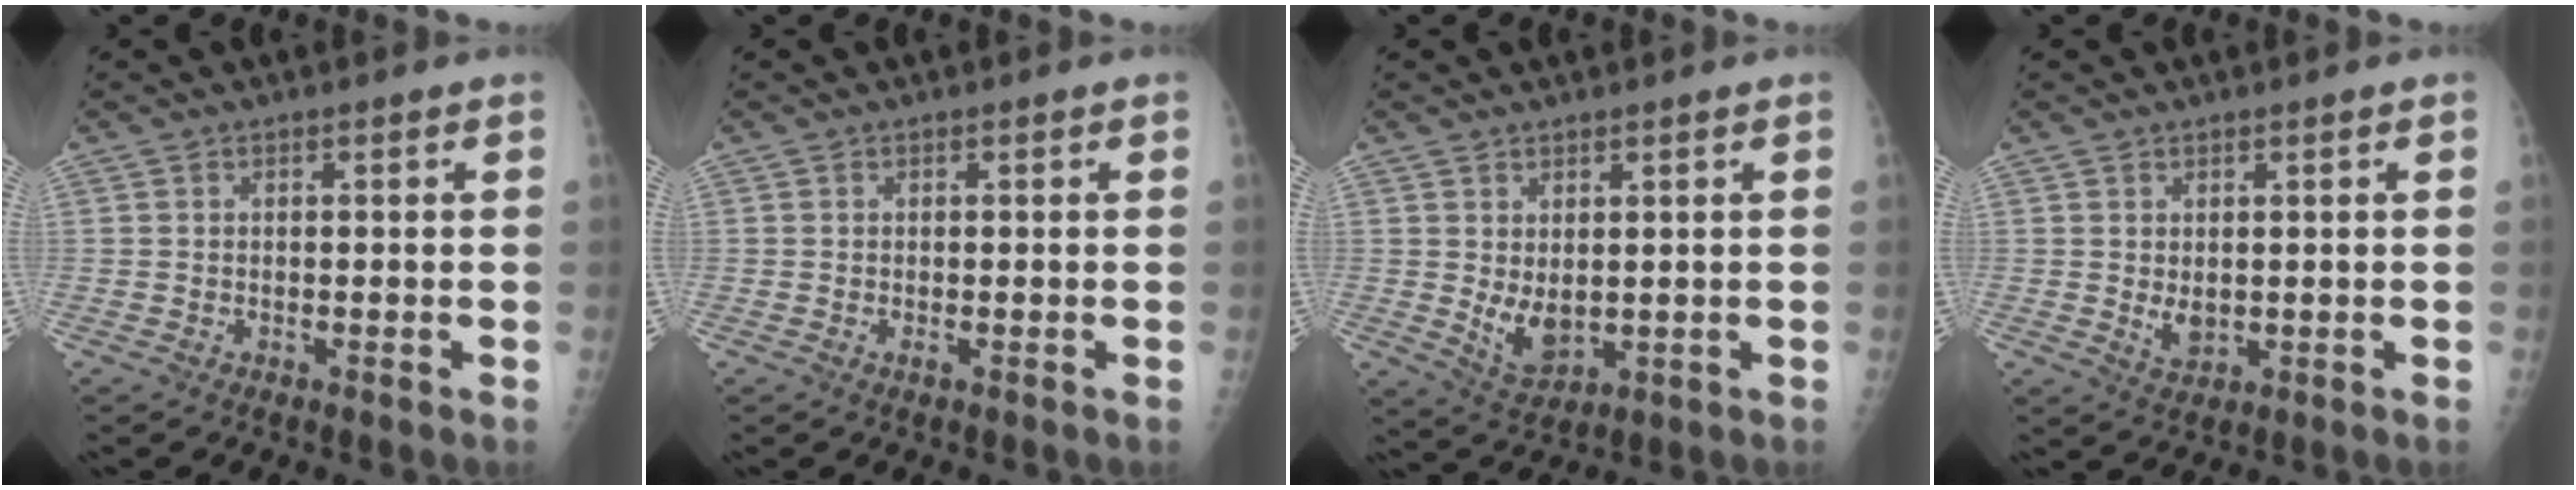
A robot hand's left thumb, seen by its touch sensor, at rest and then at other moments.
{"total": 0.7, "force": [0.0, 0.0, 0.7], "torque": [-0.015, 0.004, 0.003]}
{"total": 5.6, "force": [0.6, 3.0, 4.7], "torque": [-0.073, -0.014, 0.028]}
{"total": 3.1, "force": [0.4, 1.7, 2.5], "torque": [-0.036, -0.009, 0.017]}